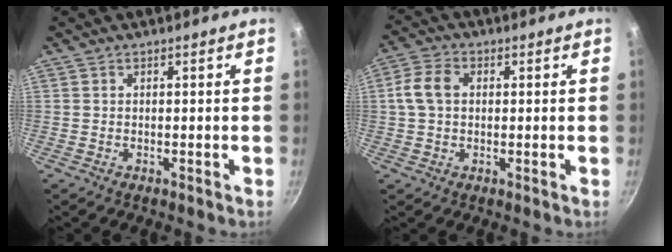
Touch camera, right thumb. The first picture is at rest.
{"total": 6.0, "force": [0.8, 4.4, 4.1], "torque": [-0.077, 0.016, 0.006]}